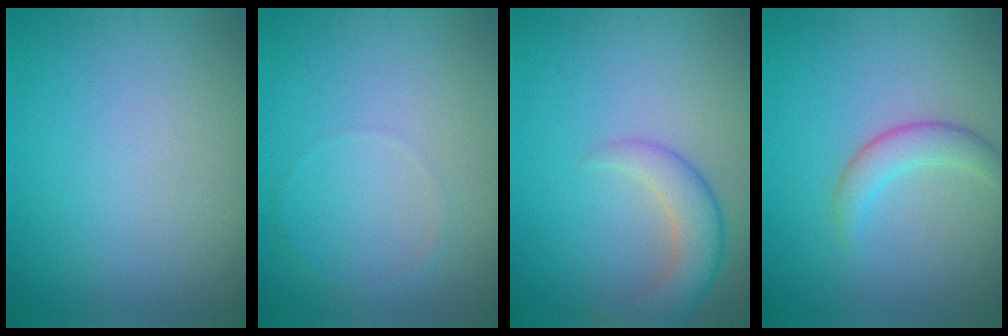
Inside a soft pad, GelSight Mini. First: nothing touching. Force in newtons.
{"total": 0.6, "press": 0.6, "slide": 0.1}
{"total": 3.4, "press": 3.4, "slide": 0.2}
{"total": 2.4, "press": 2.4, "slide": 0.1}